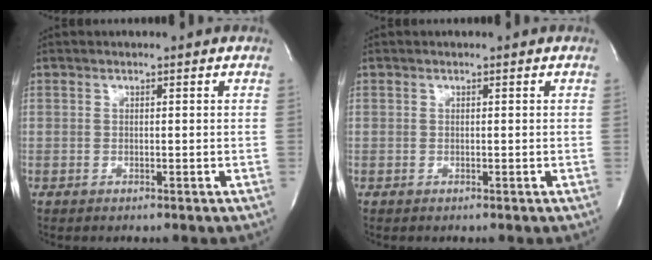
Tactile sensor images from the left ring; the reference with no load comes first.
{"total": 0.0}